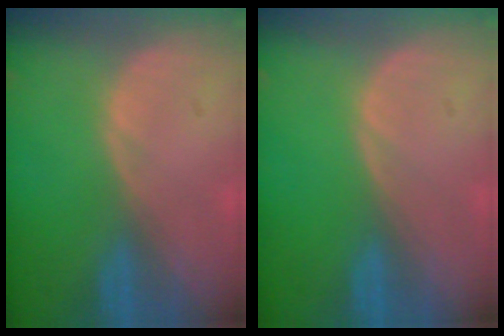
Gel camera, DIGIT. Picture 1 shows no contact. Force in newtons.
{"total": 0.0}